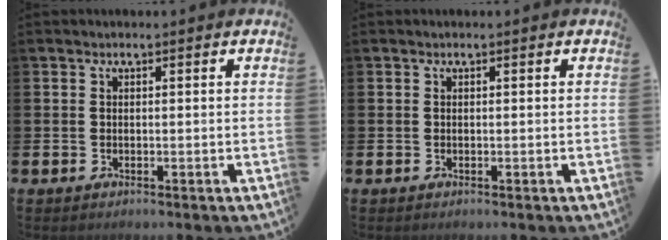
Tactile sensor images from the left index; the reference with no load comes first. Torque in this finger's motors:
{"motor_torque": [0.16, 0.21, 0.02, -0.01]}